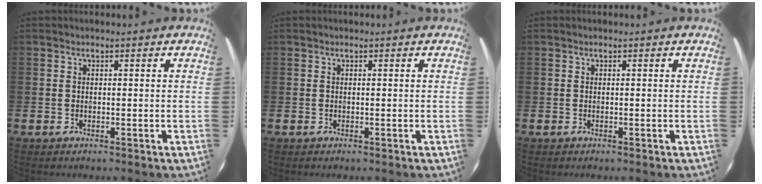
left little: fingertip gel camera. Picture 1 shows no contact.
{"total": 0.0}
{"total": 0.0}